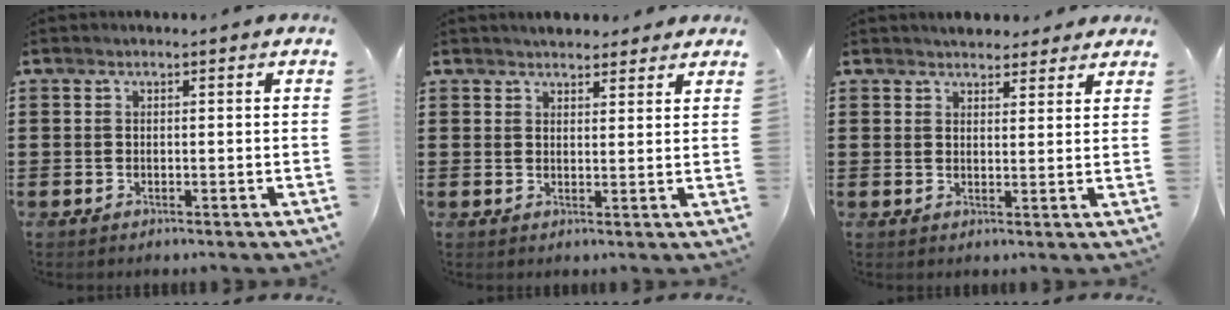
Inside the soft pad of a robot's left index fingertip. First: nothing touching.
{"total": 2.8, "force": [2.6, 0.8, 0.4], "torque": [-0.014, -0.001, 0.049]}
{"total": 3.0, "force": [2.8, 1.0, 0.3], "torque": [-0.006, -0.005, 0.051]}